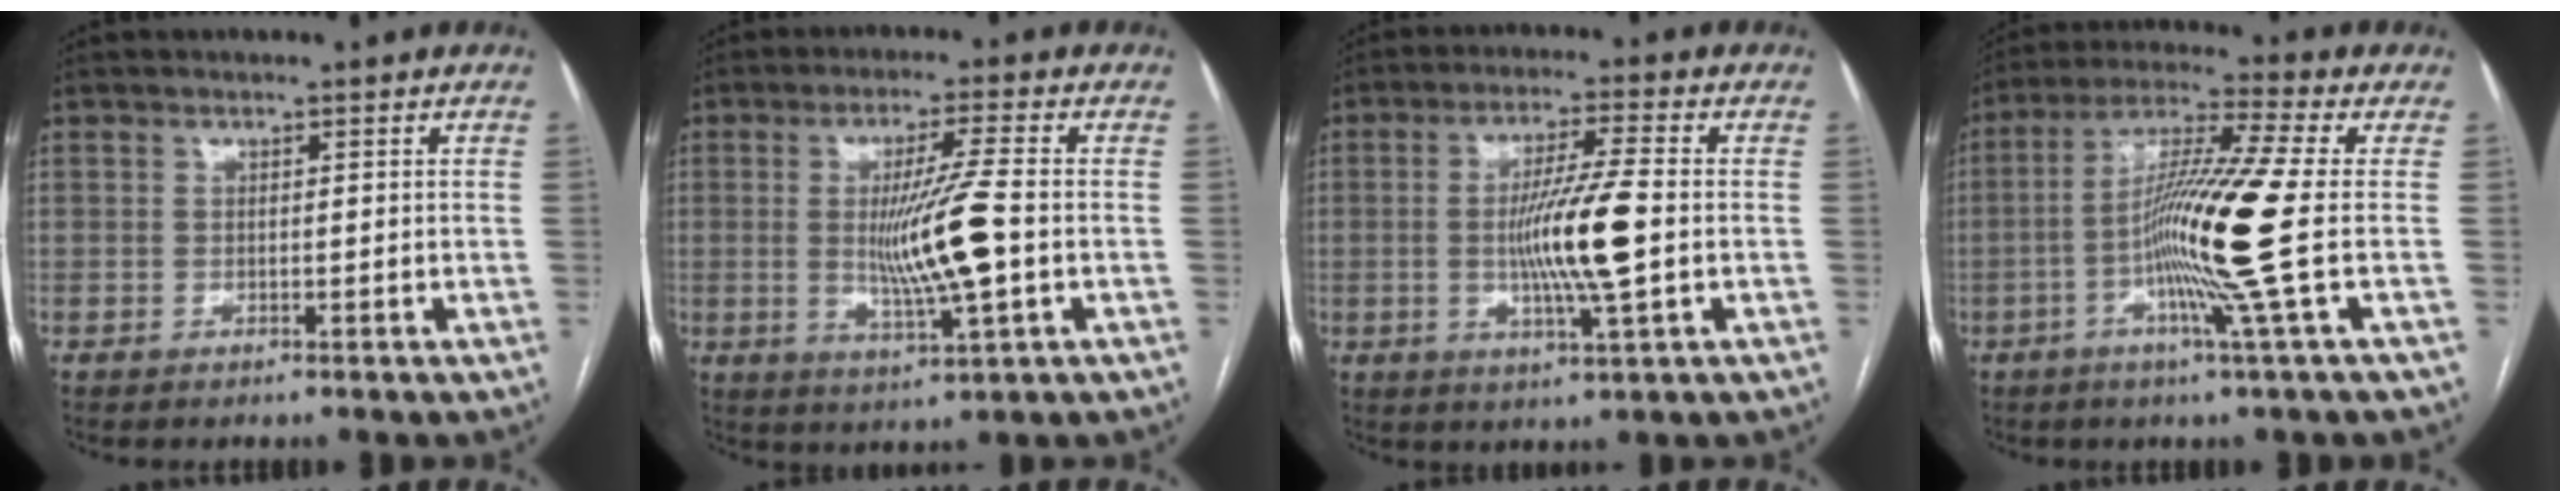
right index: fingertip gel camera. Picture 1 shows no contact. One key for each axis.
{"total": 10.2, "fx": -0.7, "fy": -0.3, "fz": 10.1, "tx": -0.189, "ty": -0.014, "tz": -0.013}
{"total": 10.3, "fx": -1.0, "fy": 0.0, "fz": 10.3, "tx": -0.192, "ty": -0.007, "tz": -0.021}
{"total": 13.8, "fx": -2.4, "fy": -2.4, "fz": 13.4, "tx": -0.244, "ty": -0.008, "tz": -0.057}